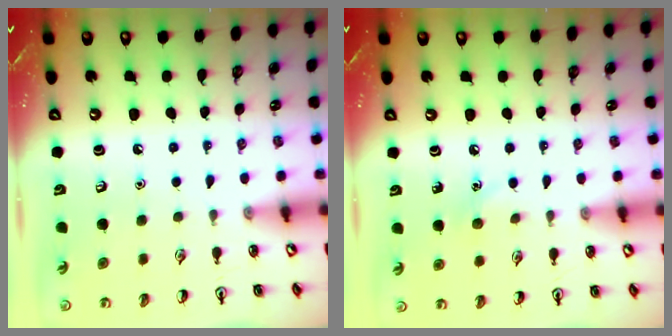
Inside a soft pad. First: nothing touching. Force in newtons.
{"total": 5.0, "press": 4.7, "slide": 1.5}